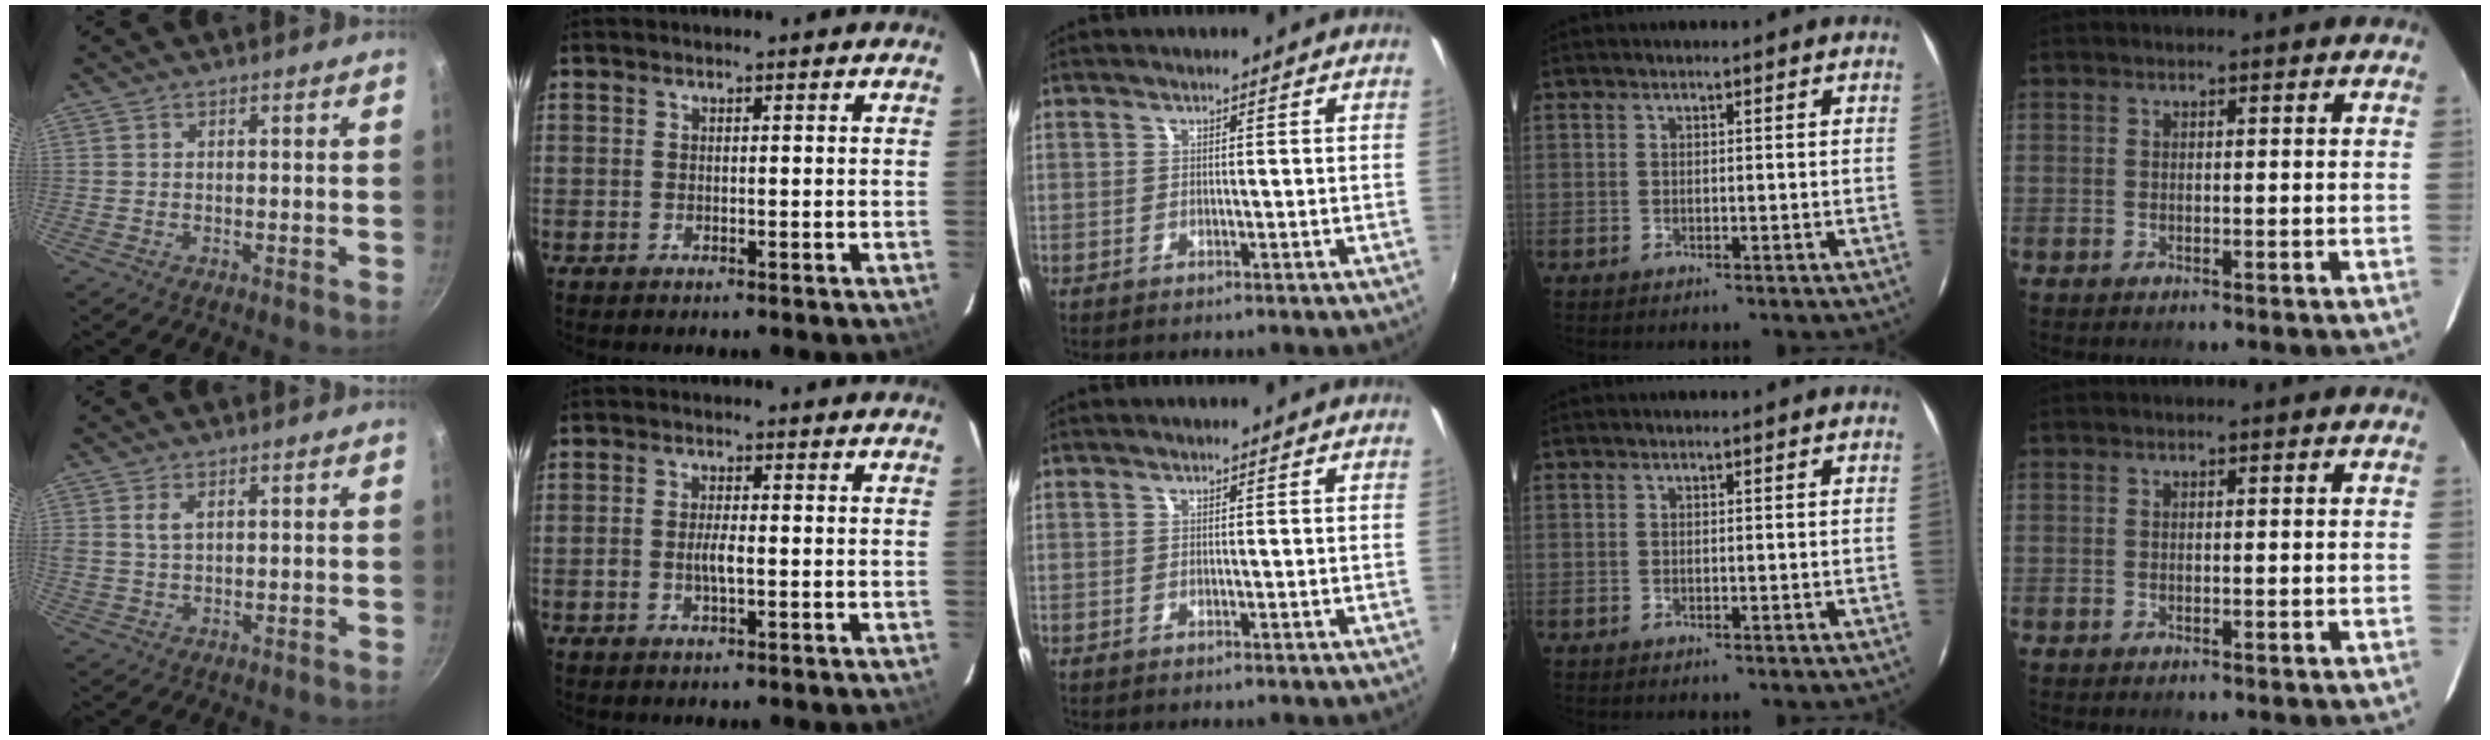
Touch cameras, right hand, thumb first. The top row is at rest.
{"thumb": {"total": 2.8, "force": [1.1, 1.6, 2.0], "torque": [-0.035, -0.005, 0.021]}, "index": {"total": 3.0, "force": [-0.6, 1.1, 2.8], "torque": [-0.056, 0.001, -0.013]}}